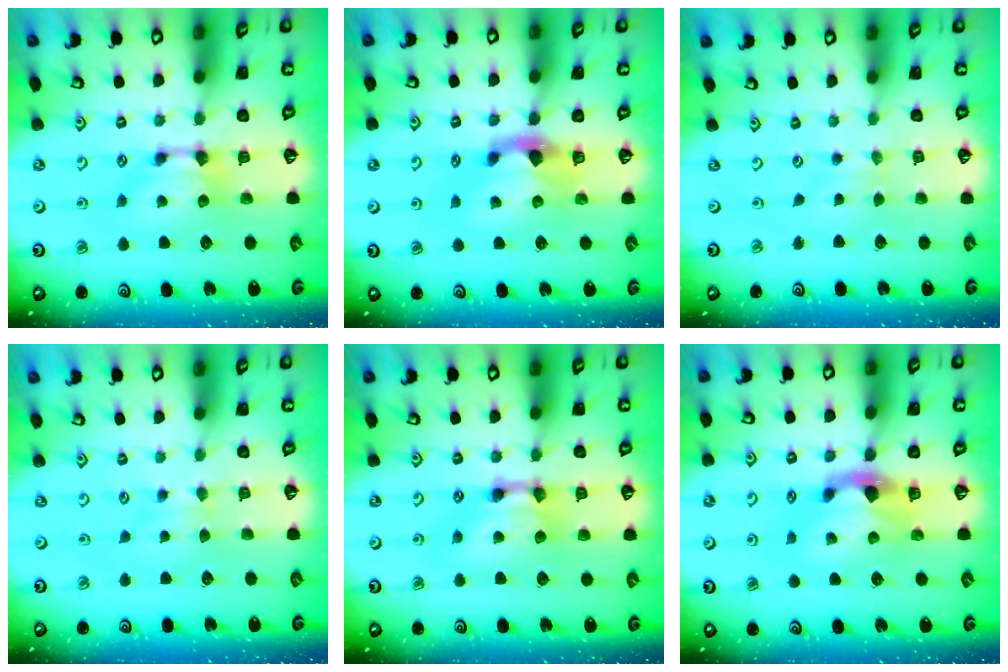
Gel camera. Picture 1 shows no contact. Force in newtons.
{"total": 2.2, "press": 1.9, "slide": 1.2}
{"total": 2.5, "press": 2.5, "slide": 0.3}
{"total": 2.6, "press": 2.6, "slide": 0.4}
{"total": 2.6, "press": 2.6, "slide": 0.2}
{"total": 2.9, "press": 2.6, "slide": 1.4}